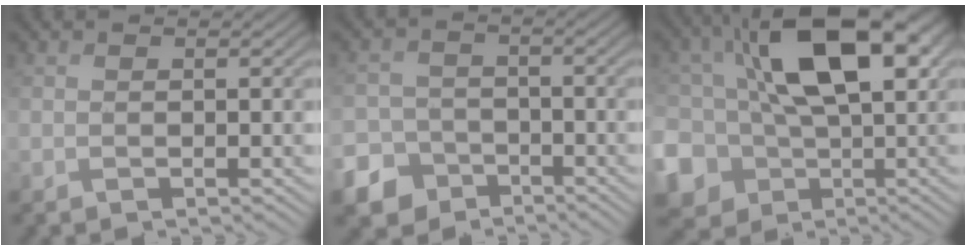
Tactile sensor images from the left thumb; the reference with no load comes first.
{"total": 7.9, "force": [-4.9, 5.9, 1.9], "torque": [-0.045, -0.025, -0.104]}
{"total": 17.1, "force": [0.9, 12.0, 12.1], "torque": [-0.233, -0.014, 0.019]}